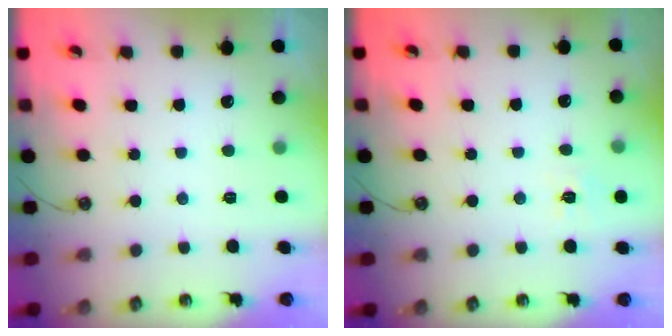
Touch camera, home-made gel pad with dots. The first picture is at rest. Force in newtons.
{"total": 6.1, "press": 6.1, "slide": 0.7}